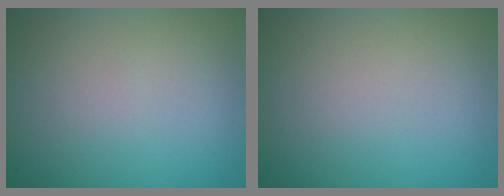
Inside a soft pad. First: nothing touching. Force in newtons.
{"total": 0.0}